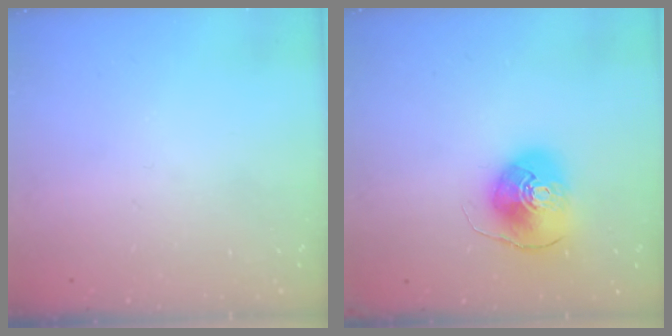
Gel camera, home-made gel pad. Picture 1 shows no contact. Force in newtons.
{"total": 10.3, "press": 10.2, "slide": 1.5}